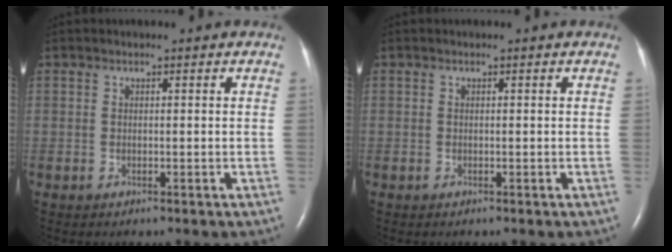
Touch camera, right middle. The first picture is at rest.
{"total": 0.0}